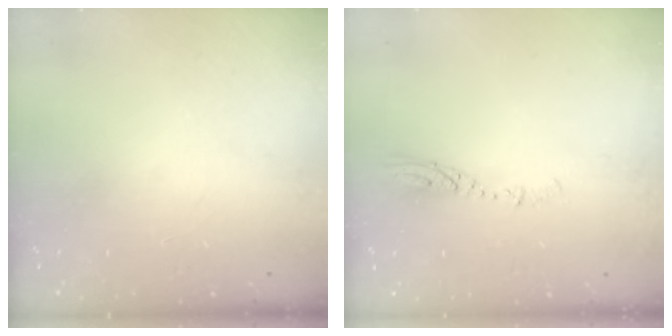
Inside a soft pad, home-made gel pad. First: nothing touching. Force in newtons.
{"total": 3.8, "press": 3.7, "slide": 0.2}